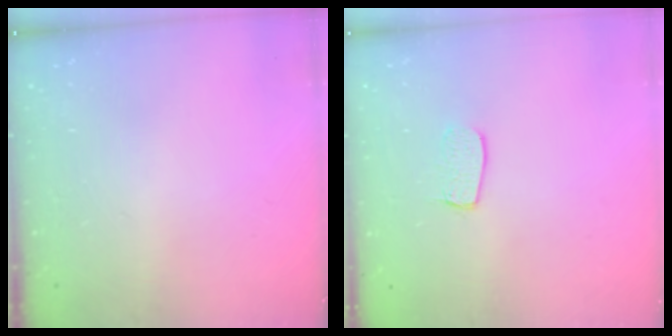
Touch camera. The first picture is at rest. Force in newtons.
{"total": 6.6, "press": 6.6, "slide": 0.4}